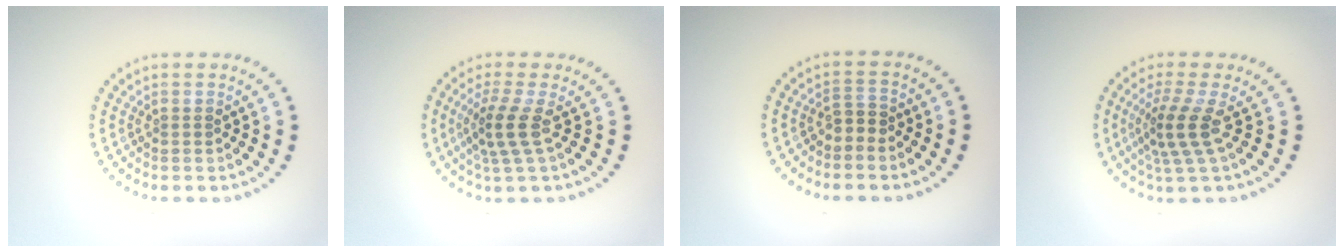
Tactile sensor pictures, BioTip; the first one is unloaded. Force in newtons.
{"total": 2.8, "press": 2.2, "slide": 1.8}
{"total": 1.2, "press": 0.8, "slide": 0.8}
{"total": 3.3, "press": 2.3, "slide": 2.4}